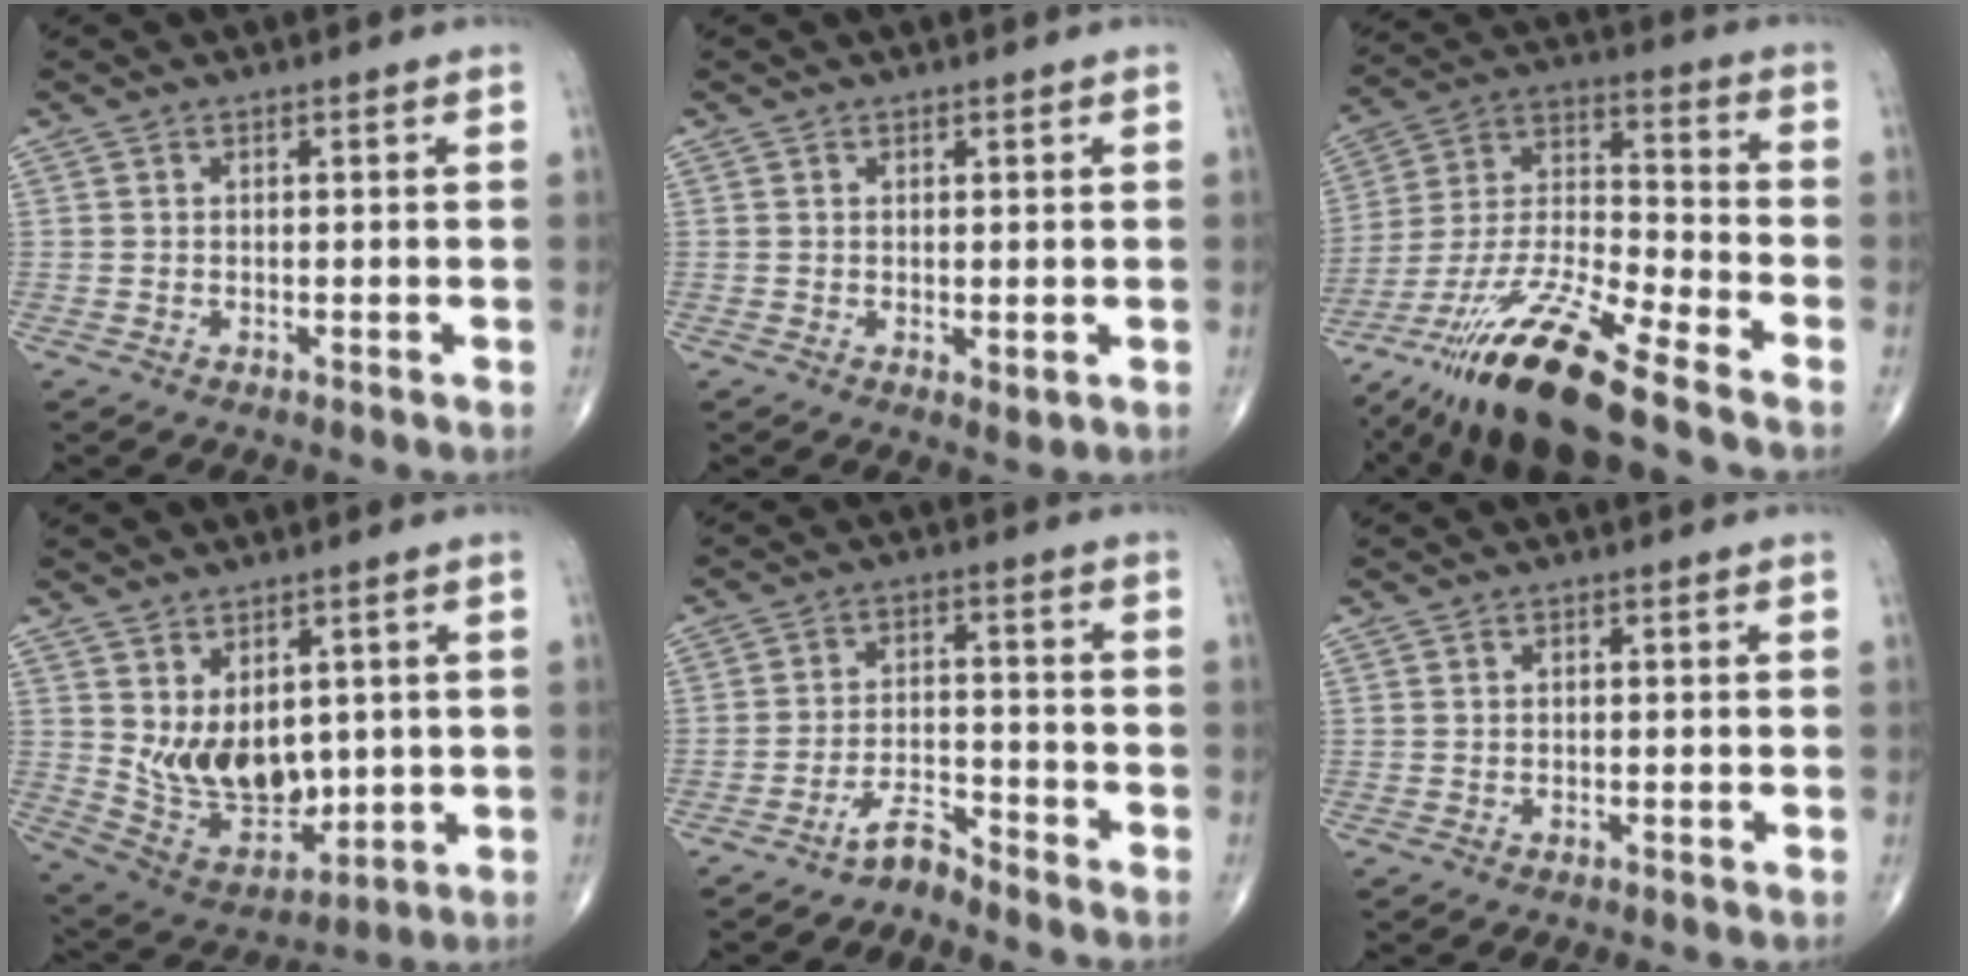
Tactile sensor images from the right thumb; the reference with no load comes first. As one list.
[{"total": 1.6, "force": [-0.1, 0.7, 1.5], "torque": [-0.026, -0.008, 0.001]}, {"total": 20.1, "force": [-14.0, 3.2, 14.1], "torque": [-0.298, 0.043, -0.261]}, {"total": 12.2, "force": [1.6, 8.2, 8.9], "torque": [-0.115, -0.024, 0.057]}, {"total": 3.1, "force": [-3.1, 0.4, 0.6], "torque": [-0.005, 0.024, -0.059]}, {"total": 0.0}]